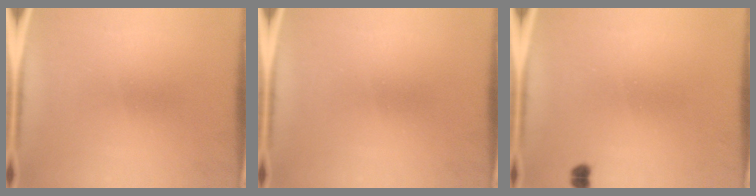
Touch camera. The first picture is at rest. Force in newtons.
{"total": 0.0}
{"total": 0.8}